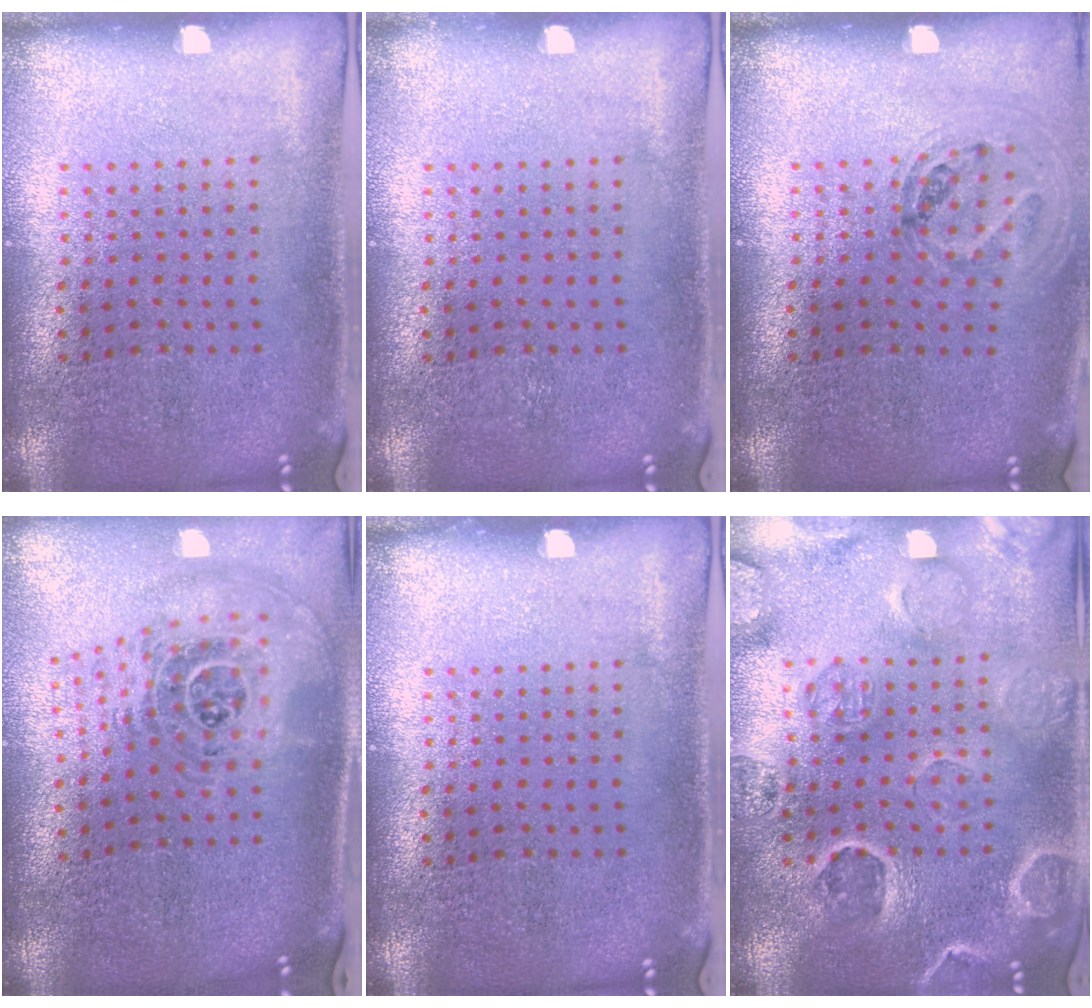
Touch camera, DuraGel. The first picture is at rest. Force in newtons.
{"total": 0.0}
{"total": 1.0, "press": 1.0, "slide": 0.1}
{"total": 1.7, "press": 1.4, "slide": 0.9}
{"total": 0.0}
{"total": 2.8, "press": 2.7, "slide": 0.6}